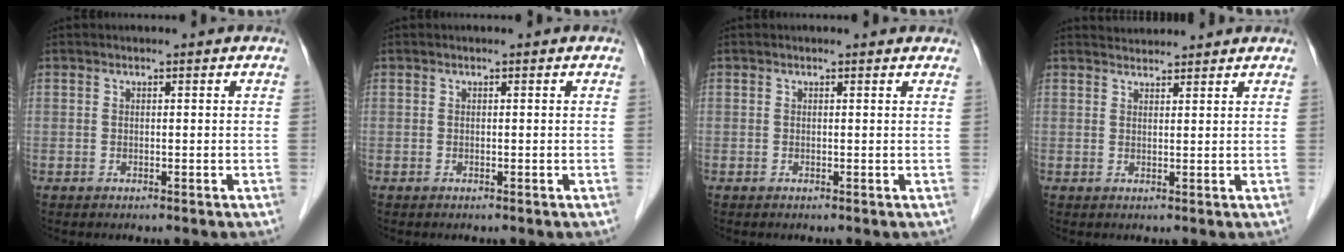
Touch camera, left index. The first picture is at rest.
{"total": 0.0}
{"total": 1.9, "force": [1.7, 0.6, 0.5], "torque": [-0.015, 0.008, 0.007]}
{"total": 3.1, "force": [3.0, 0.3, 0.0], "torque": [-0.008, 0.025, 0.049]}